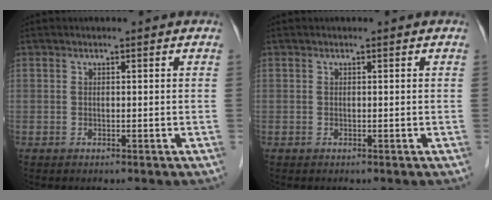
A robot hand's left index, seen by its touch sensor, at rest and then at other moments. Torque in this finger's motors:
{"motor_torque": [0.00, 0.00, 0.01, 0.00]}